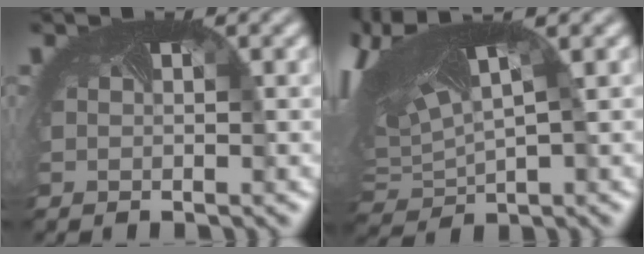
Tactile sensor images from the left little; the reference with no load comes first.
{"total": 12.1, "force": [3.5, 5.7, 10.1], "torque": [-0.214, 0.022, 0.081]}